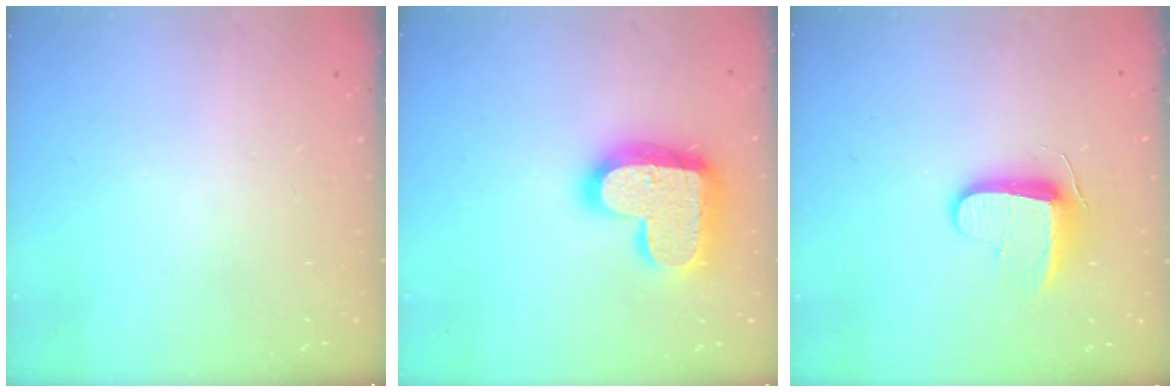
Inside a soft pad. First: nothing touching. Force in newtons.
{"total": 21.4, "press": 21.4, "slide": 1.3}
{"total": 8.9, "press": 8.9, "slide": 0.8}